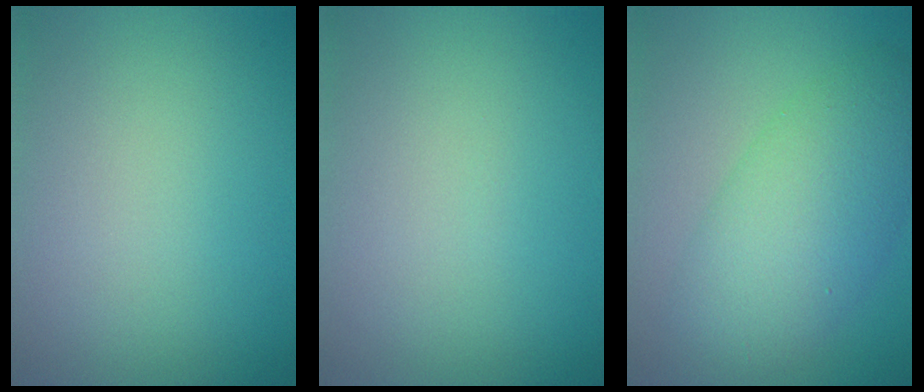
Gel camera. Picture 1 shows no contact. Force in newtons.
{"total": 0.0}
{"total": 6.8, "press": 6.8, "slide": 0.3}